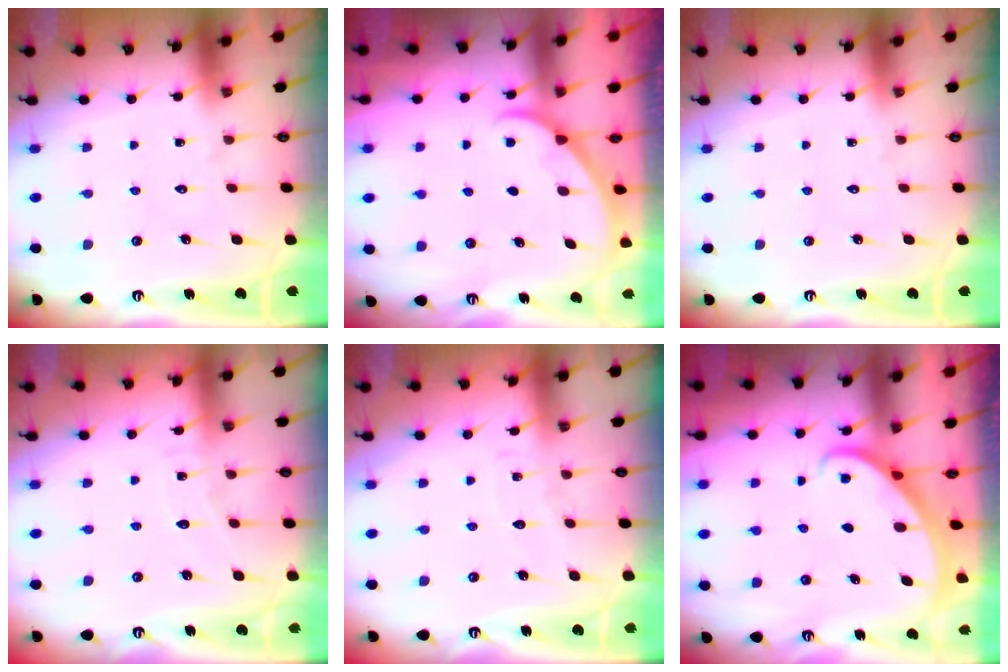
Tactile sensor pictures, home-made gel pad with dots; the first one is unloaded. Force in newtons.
{"total": 2.0, "press": 2.0, "slide": 0.3}
{"total": 0.0}
{"total": 4.8, "press": 4.7, "slide": 0.5}
{"total": 3.6, "press": 3.6, "slide": 0.4}
{"total": 2.1, "press": 2.1, "slide": 0.2}